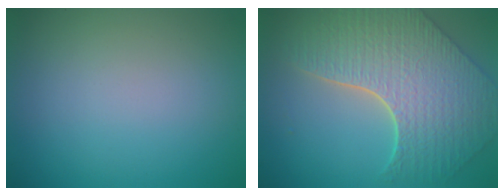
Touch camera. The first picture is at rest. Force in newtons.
{"total": 8.3, "press": 6.1, "slide": 5.6}